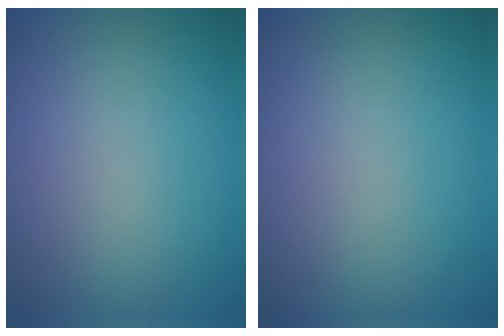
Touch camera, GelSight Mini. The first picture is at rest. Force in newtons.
{"total": 0.0}